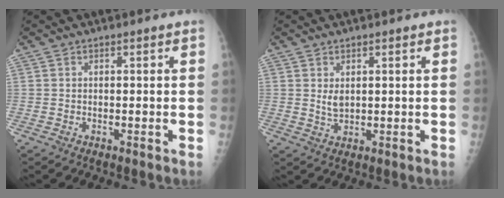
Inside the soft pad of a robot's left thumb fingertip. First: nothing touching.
{"total": 2.3, "force": [0.7, 1.4, 1.7], "torque": [-0.020, -0.009, 0.019]}